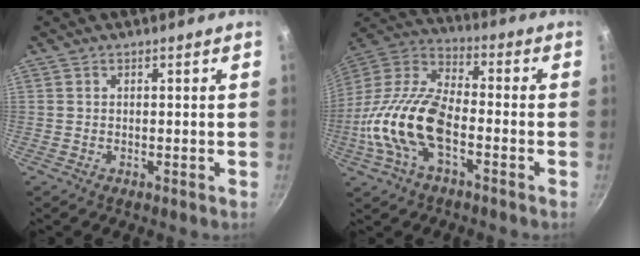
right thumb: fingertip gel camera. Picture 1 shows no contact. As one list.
[{"total": 18.3, "force": [-5.2, 9.1, 15.0], "torque": [-0.285, 0.039, -0.118]}]